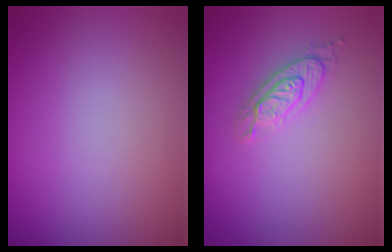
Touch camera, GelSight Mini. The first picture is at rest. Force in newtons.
{"total": 2.1, "press": 2.0, "slide": 0.6}